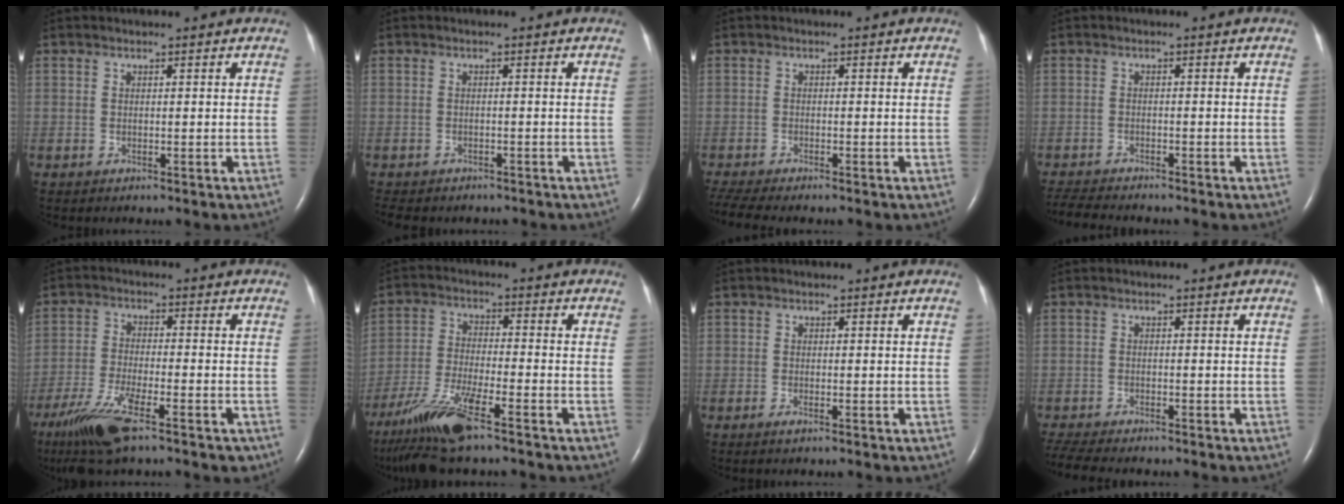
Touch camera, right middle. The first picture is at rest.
{"total": 7.9, "force": [-6.6, 3.1, 2.9], "torque": [-0.054, -0.002, -0.082]}
{"total": 5.3, "force": [-4.7, 0.3, 2.5], "torque": [-0.053, -0.013, -0.080]}
{"total": 5.5, "force": [-5.2, 0.2, 1.7], "torque": [-0.033, -0.018, -0.086]}
{"total": 12.4, "force": [-8.2, 2.8, 8.9], "torque": [-0.178, -0.026, -0.142]}
{"total": 11.0, "force": [-7.7, 0.8, 7.7], "torque": [-0.161, -0.032, -0.141]}
{"total": 0.8, "force": [-0.5, 0.1, 0.6], "torque": [-0.016, -0.002, -0.010]}
{"total": 6.9, "force": [-6.2, 0.9, 2.9], "torque": [-0.057, -0.013, -0.101]}